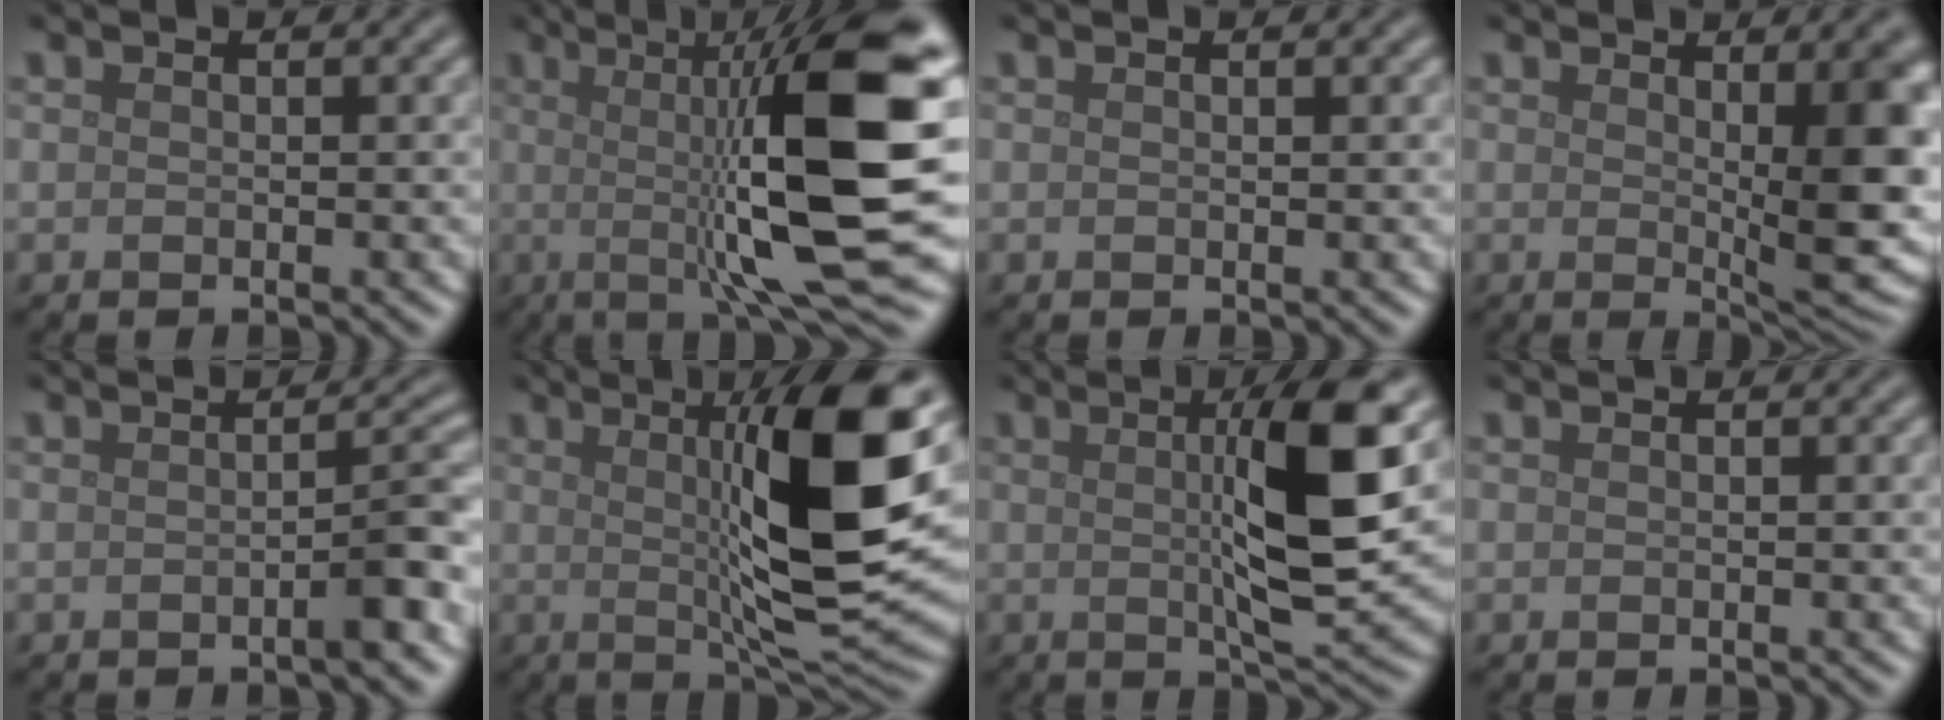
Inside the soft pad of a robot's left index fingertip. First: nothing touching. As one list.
[{"total": 14.4, "force": [0.5, 3.2, 14.0], "torque": [-0.180, 0.007, 0.001]}, {"total": 0.0}, {"total": 8.2, "force": [0.8, 2.1, 7.9], "torque": [-0.097, -0.011, 0.015]}, {"total": 2.9, "force": [-0.9, 0.6, 2.7], "torque": [-0.033, 0.009, -0.018]}, {"total": 12.4, "force": [1.8, 2.4, 12.1], "torque": [-0.171, -0.004, 0.034]}, {"total": 8.8, "force": [1.4, 1.7, 8.5], "torque": [-0.124, -0.007, 0.027]}, {"total": 0.0}]